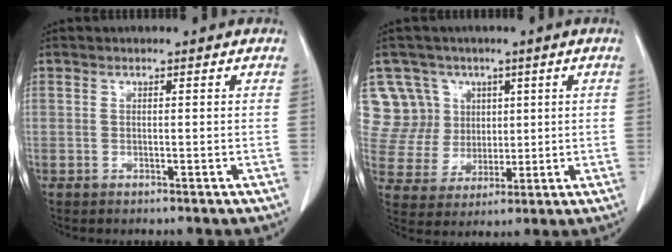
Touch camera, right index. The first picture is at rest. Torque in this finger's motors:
{"motor_torque": [-0.28, 0.42, 0.01, -0.01]}